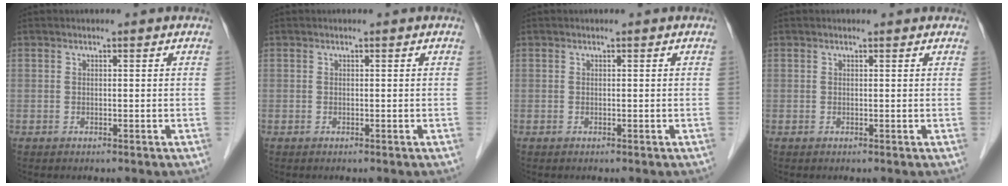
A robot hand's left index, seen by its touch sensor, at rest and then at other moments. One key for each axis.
{"total": 0.0}
{"total": 0.0}
{"total": 1.2, "fx": 1.0, "fy": 0.3, "fz": 0.4, "tx": -0.012, "ty": 0.011, "tz": 0.009}